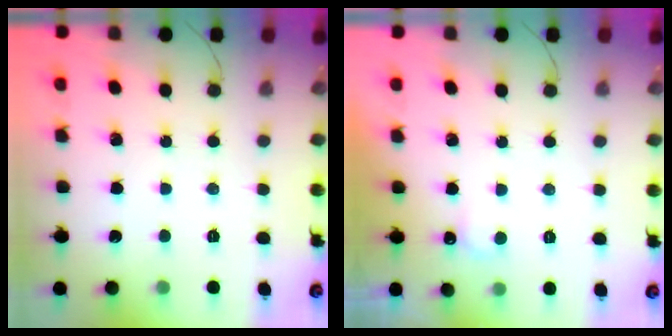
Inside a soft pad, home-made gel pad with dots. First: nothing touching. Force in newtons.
{"total": 2.2, "press": 2.2, "slide": 0.4}